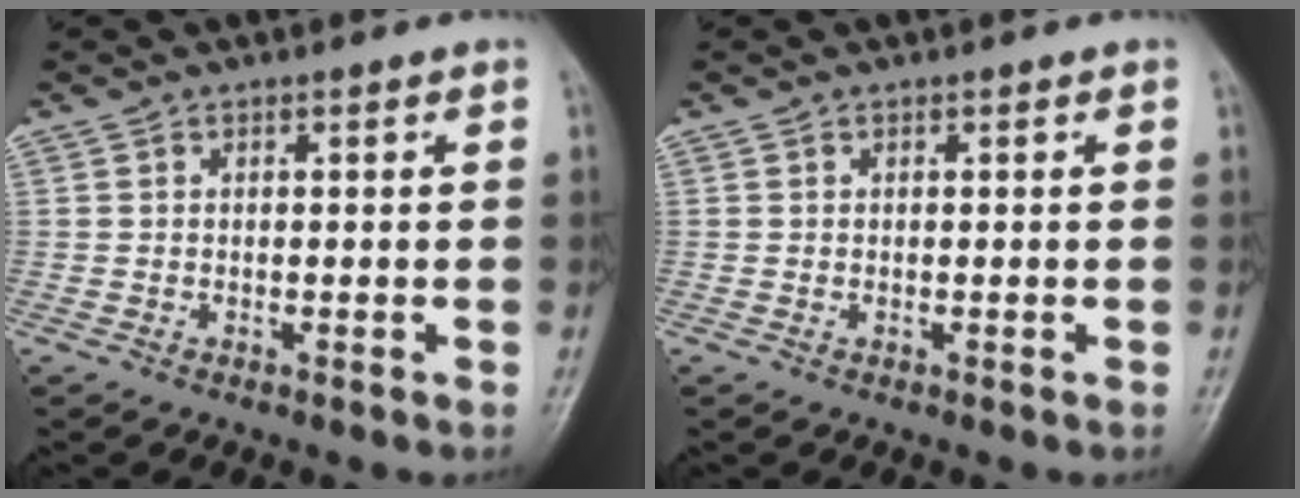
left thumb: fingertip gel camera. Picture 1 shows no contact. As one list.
[{"total": 0.0}]